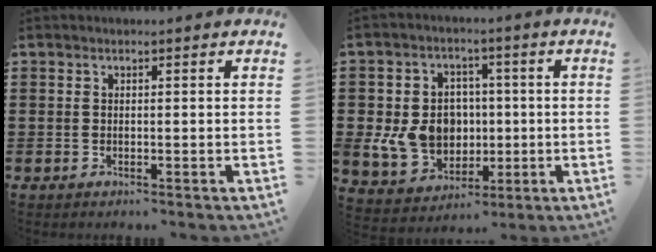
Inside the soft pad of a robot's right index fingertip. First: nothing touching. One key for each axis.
{"total": 9.6, "fx": -0.4, "fy": 8.5, "fz": 4.6, "tx": -0.120, "ty": 0.018, "tz": -0.002}